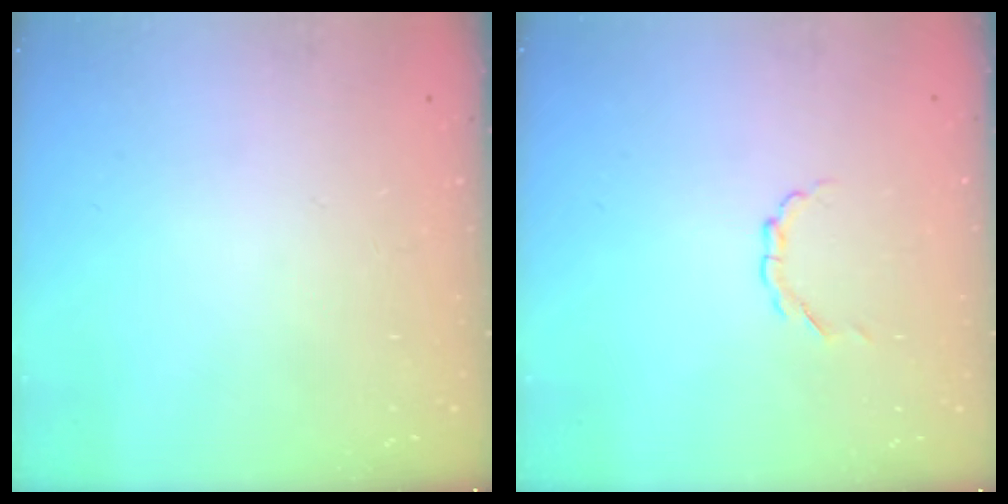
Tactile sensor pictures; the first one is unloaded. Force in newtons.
{"total": 1.7, "press": 1.7, "slide": 0.1}